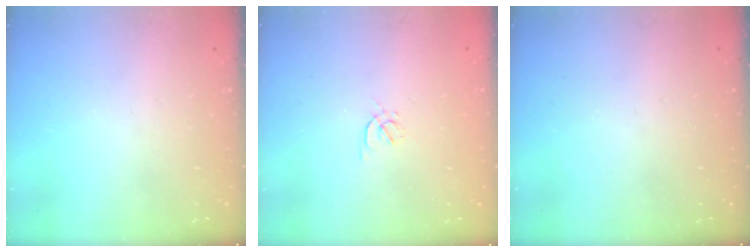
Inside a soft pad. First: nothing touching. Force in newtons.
{"total": 1.6, "press": 1.6, "slide": 0.4}
{"total": 0.0}